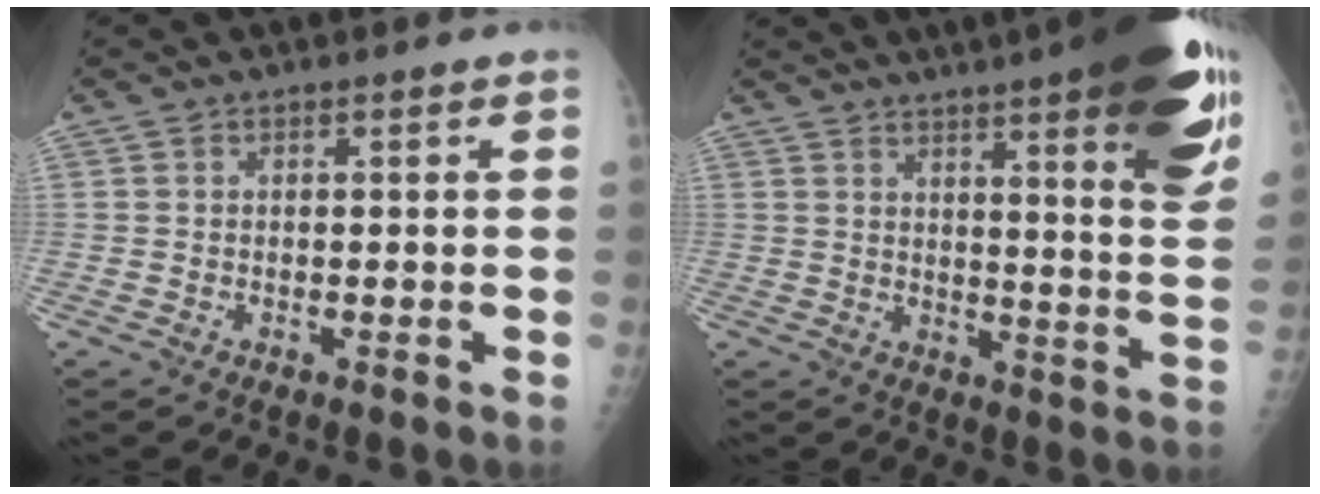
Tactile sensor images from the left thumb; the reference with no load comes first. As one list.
[{"total": 24.8, "force": [14.8, 4.9, 19.3], "torque": [-0.230, -0.041, 0.189]}]